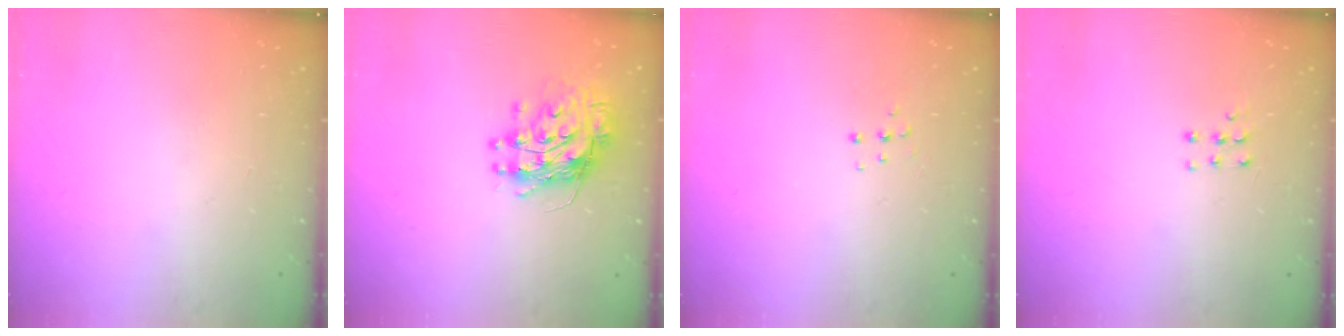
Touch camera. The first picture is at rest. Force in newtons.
{"total": 11.5, "press": 11.4, "slide": 1.3}
{"total": 4.7, "press": 4.7, "slide": 0.4}
{"total": 3.3, "press": 3.3, "slide": 0.5}